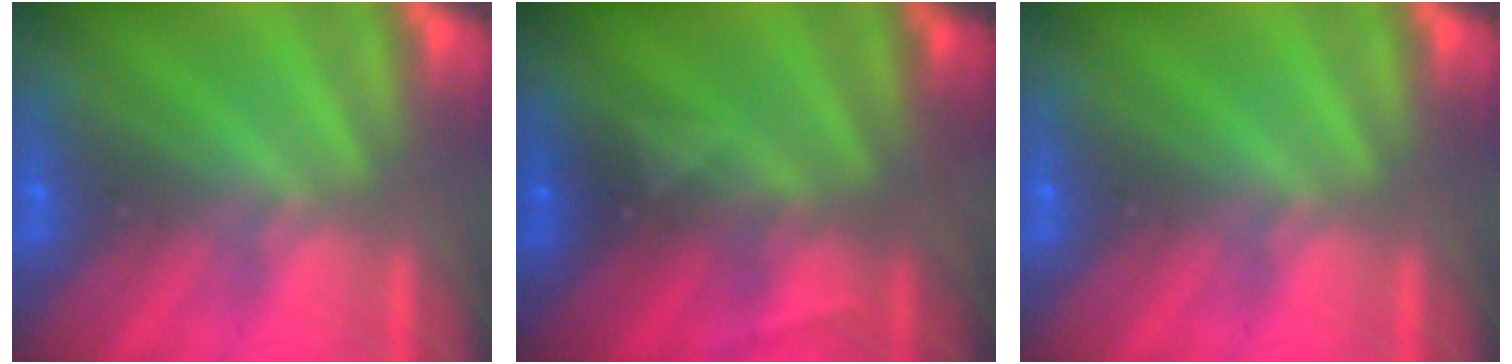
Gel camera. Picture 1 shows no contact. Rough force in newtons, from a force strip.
{"total": 2.9}
{"total": 0.0}